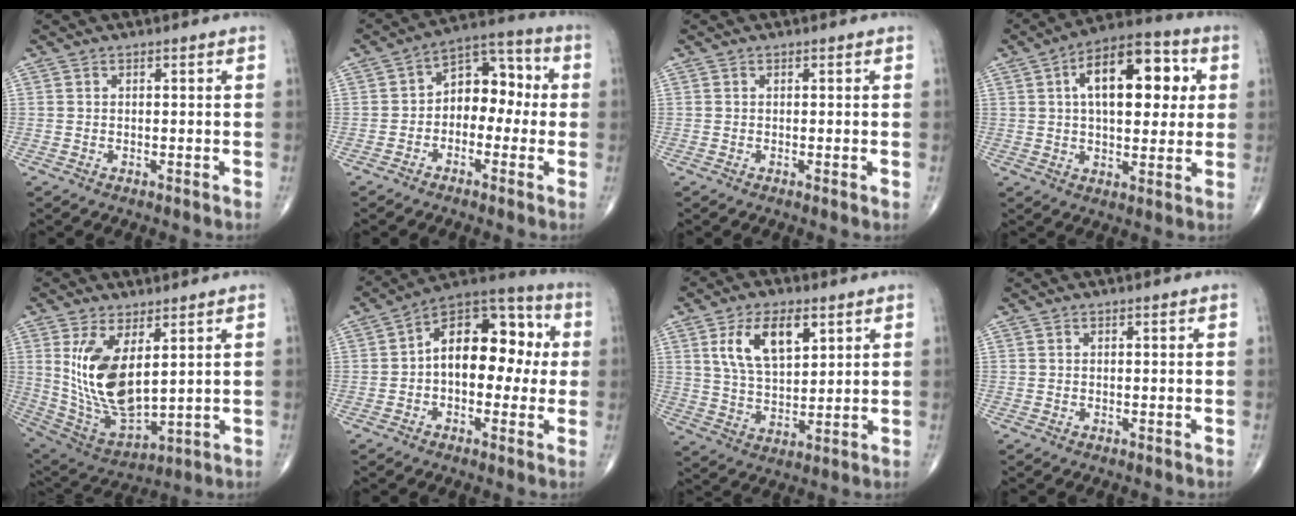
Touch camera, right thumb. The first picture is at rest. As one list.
[{"total": 9.9, "force": [-0.6, 6.9, 7.1], "torque": [-0.061, 0.046, -0.028]}, {"total": 0.7, "force": [-0.1, 0.0, 0.7], "torque": [-0.016, -0.004, -0.002]}, {"total": 17.3, "force": [4.2, 8.8, 14.3], "torque": [-0.179, 0.016, 0.056]}, {"total": 14.8, "force": [3.7, 7.0, 12.4], "torque": [-0.229, -0.025, 0.096]}, {"total": 15.8, "force": [0.7, 9.7, 12.5], "torque": [-0.140, 0.048, -0.005]}, {"total": 11.5, "force": [4.8, 5.7, 8.7], "torque": [-0.145, -0.016, 0.094]}, {"total": 0.0}]